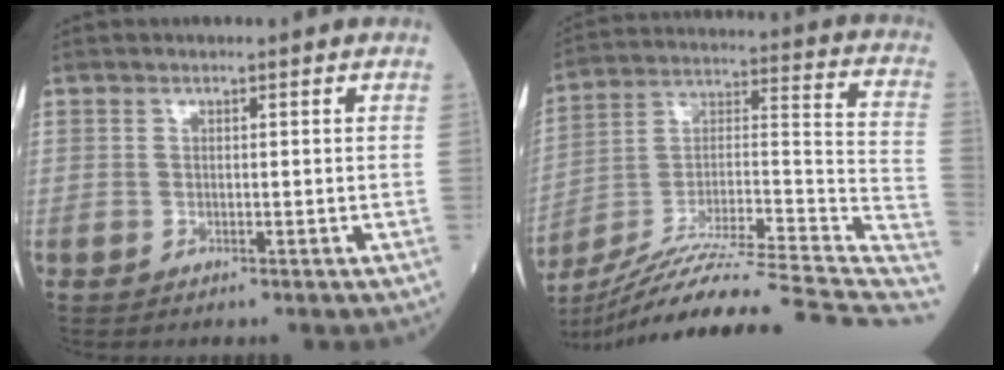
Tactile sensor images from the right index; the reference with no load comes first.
{"total": 27.9, "force": [-23.3, 1.0, 15.2], "torque": [-0.193, 0.008, -0.357]}